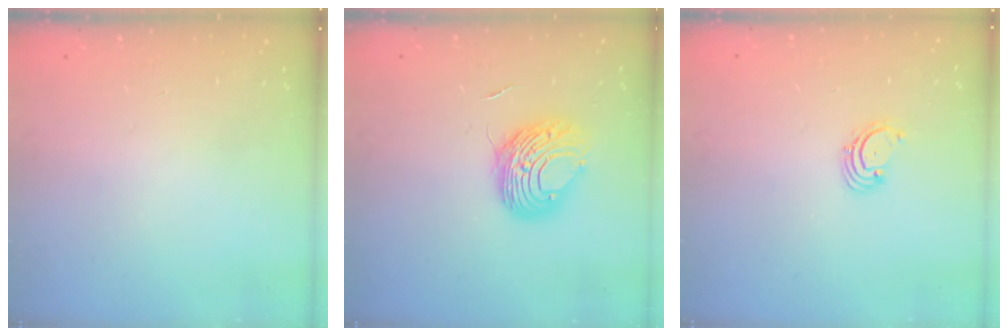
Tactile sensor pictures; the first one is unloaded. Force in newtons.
{"total": 9.2, "press": 9.2, "slide": 1.1}
{"total": 1.6, "press": 1.6, "slide": 0.2}